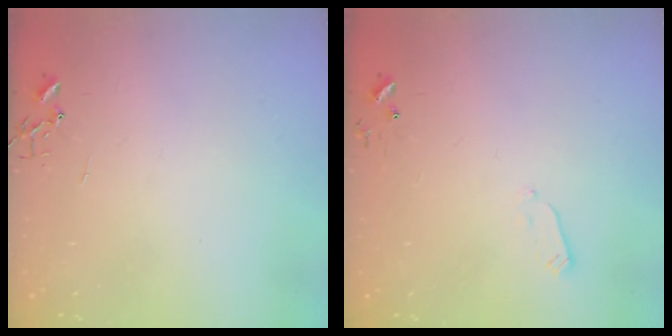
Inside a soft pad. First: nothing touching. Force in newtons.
{"total": 2.4, "press": 2.3, "slide": 0.4}